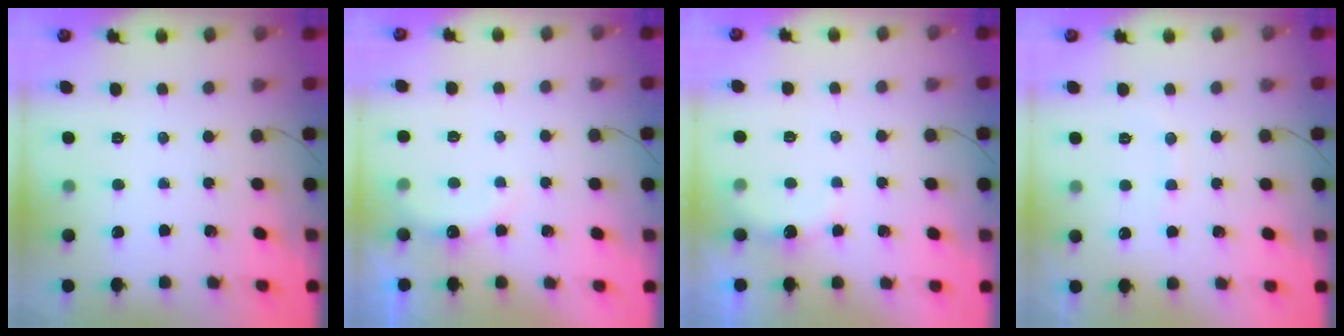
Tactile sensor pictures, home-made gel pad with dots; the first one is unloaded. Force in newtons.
{"total": 8.3, "press": 8.2, "slide": 1.4}
{"total": 2.8, "press": 2.6, "slide": 0.8}
{"total": 5.8, "press": 5.8, "slide": 0.8}